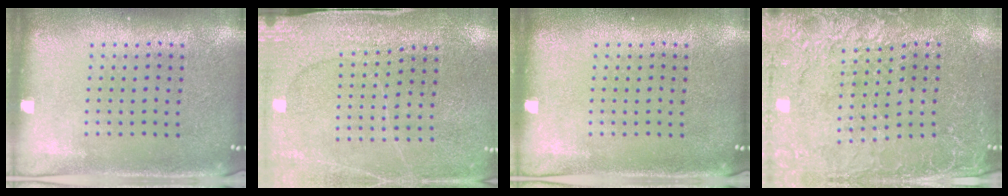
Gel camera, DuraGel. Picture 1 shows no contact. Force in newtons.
{"total": 3.0, "press": 3.0, "slide": 0.1}
{"total": 0.0}
{"total": 2.9, "press": 2.8, "slide": 0.7}